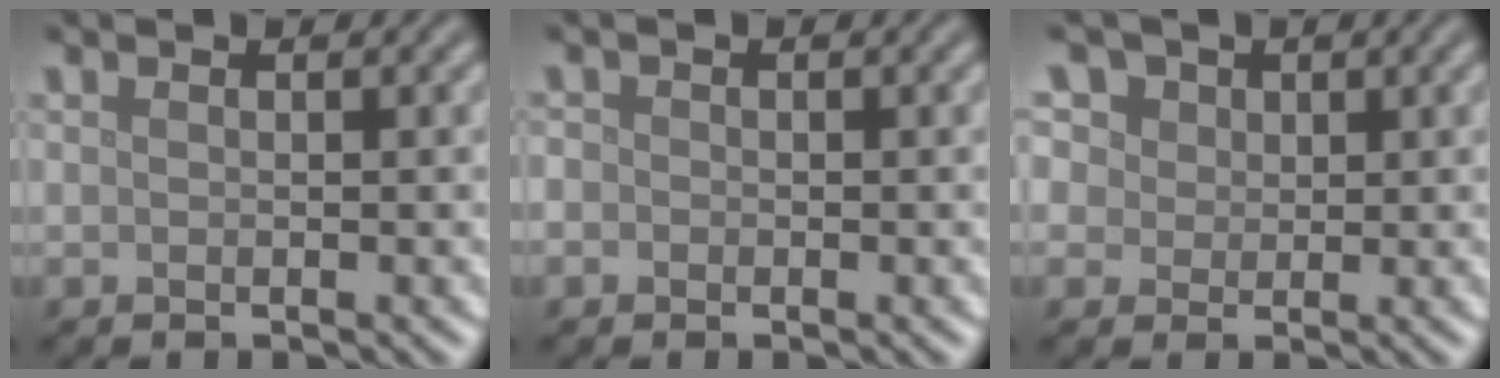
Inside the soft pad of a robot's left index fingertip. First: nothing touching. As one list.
[{"total": 1.0, "force": [-0.3, 0.9, 0.2], "torque": [-0.002, -0.004, -0.006]}, {"total": 9.4, "force": [5.1, 6.6, 4.2], "torque": [-0.085, 0.029, 0.060]}]